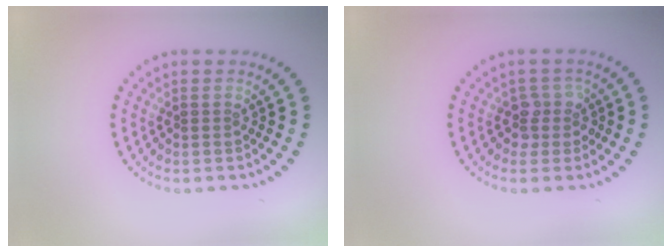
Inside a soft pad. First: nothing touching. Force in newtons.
{"total": 2.0, "press": 1.6, "slide": 1.2}